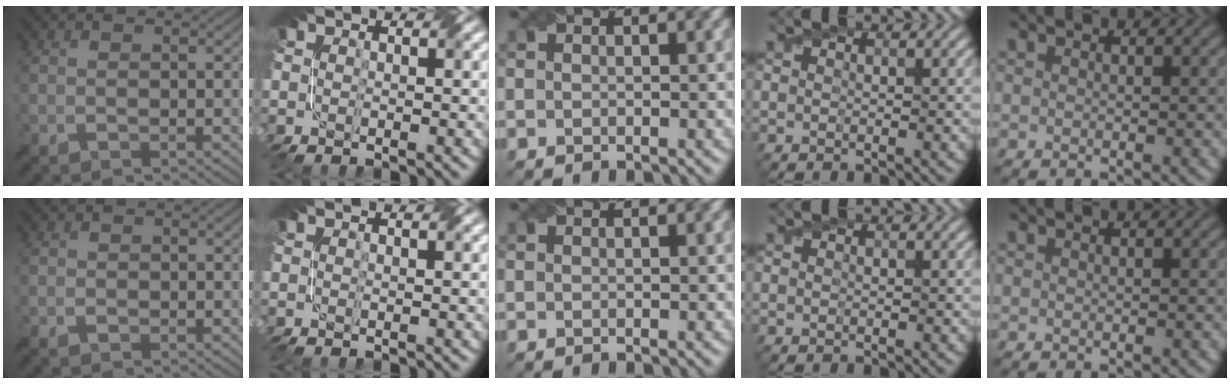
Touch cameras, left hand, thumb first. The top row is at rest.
{"thumb": {"total": 0.9, "force": [-0.4, 0.6, 0.5], "torque": [-0.010, -0.002, -0.006]}, "index": {"total": 0.9, "force": [0.7, 0.1, 0.7], "torque": [-0.009, 0.000, 0.009]}}